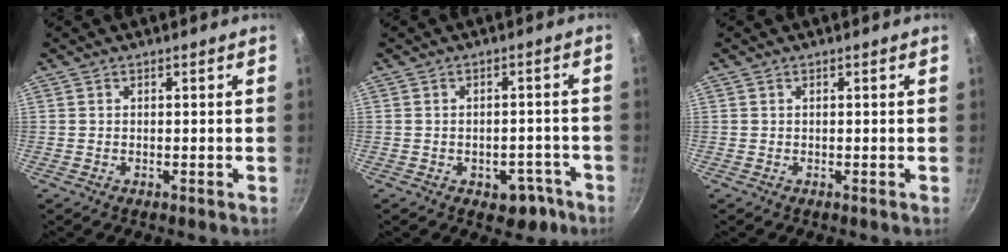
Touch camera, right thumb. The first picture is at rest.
{"total": 3.5, "force": [-1.9, 2.3, 1.8], "torque": [-0.010, 0.020, -0.018]}
{"total": 0.0}